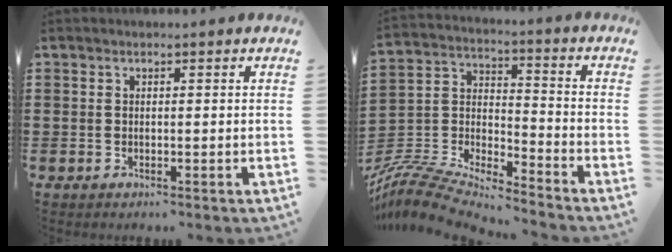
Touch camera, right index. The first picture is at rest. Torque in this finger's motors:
{"motor_torque": [-0.43, 1.70, 0.23, 0.07]}